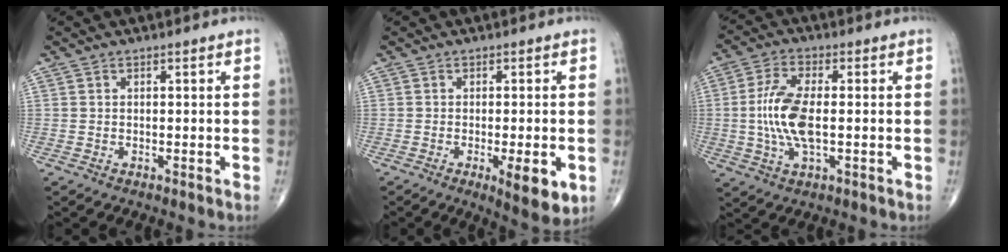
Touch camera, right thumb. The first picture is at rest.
{"total": 7.5, "force": [-2.4, 2.1, 6.9], "torque": [-0.090, -0.013, -0.028]}
{"total": 10.2, "force": [-0.6, 4.2, 9.3], "torque": [-0.206, 0.004, -0.012]}